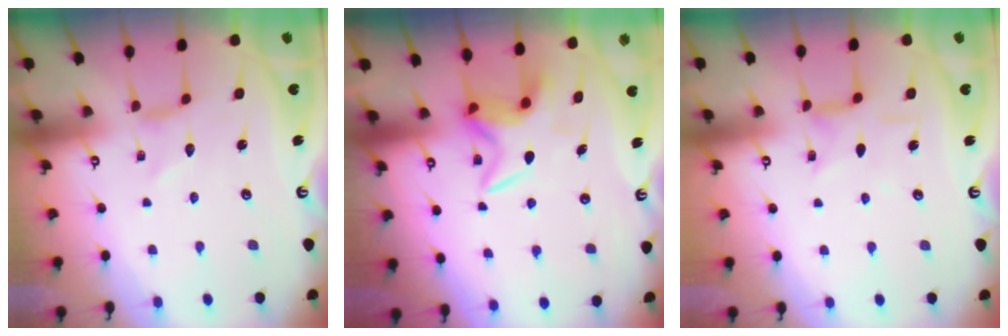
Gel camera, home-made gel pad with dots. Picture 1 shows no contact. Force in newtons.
{"total": 7.1, "press": 7.0, "slide": 0.7}
{"total": 5.5, "press": 5.5, "slide": 0.3}